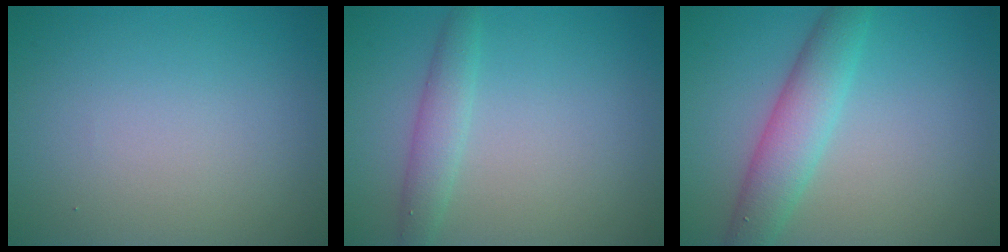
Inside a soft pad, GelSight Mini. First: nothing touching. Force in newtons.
{"total": 2.3, "press": 2.3, "slide": 0.1}
{"total": 4.3, "press": 4.3, "slide": 0.2}